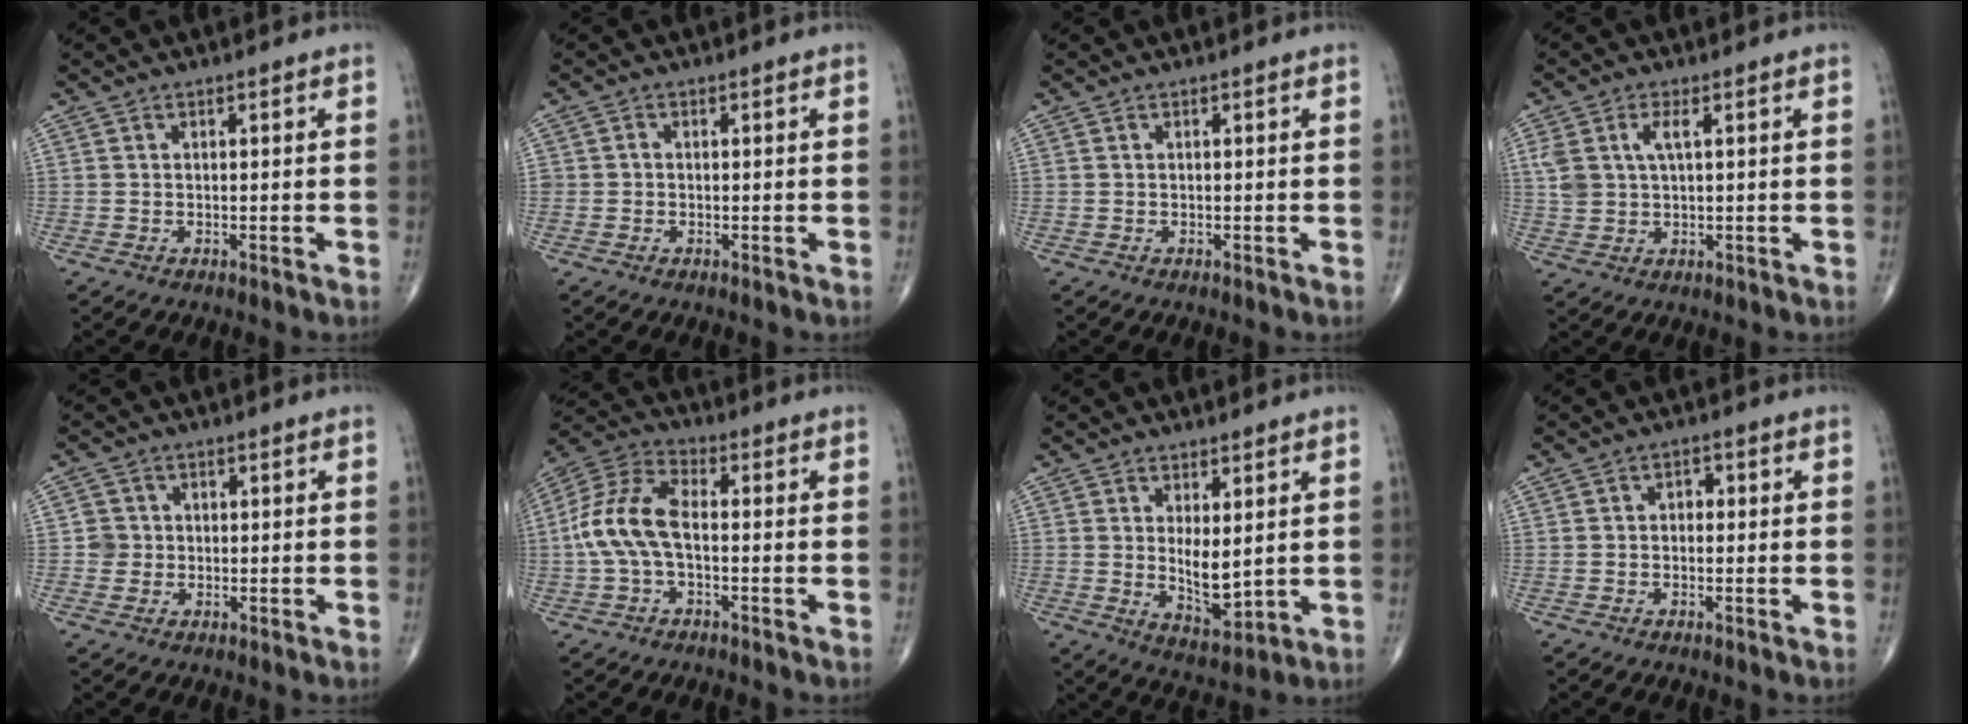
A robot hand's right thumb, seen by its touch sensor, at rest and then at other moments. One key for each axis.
{"total": 0.7, "fx": -0.2, "fy": 0.7, "fz": 0.3, "tx": 0.002, "ty": 0.003, "tz": -0.006}
{"total": 0.0}
{"total": 5.3, "fx": 1.7, "fy": 2.4, "fz": 4.4, "tx": -0.103, "ty": 0.006, "tz": 0.039}
{"total": 2.7, "fx": -0.1, "fy": 2.7, "fz": 0.2, "tx": 0.020, "ty": 0.008, "tz": -0.005}
{"total": 11.3, "fx": -1.0, "fy": 6.0, "fz": 9.5, "tx": -0.208, "ty": 0.035, "tz": -0.026}
{"total": 6.9, "fx": 1.1, "fy": 3.0, "fz": 6.1, "tx": -0.088, "ty": -0.025, "tz": 0.031}
{"total": 1.9, "fx": 0.0, "fy": 1.4, "fz": 1.3, "tx": -0.009, "ty": 0.007, "tz": -0.007}